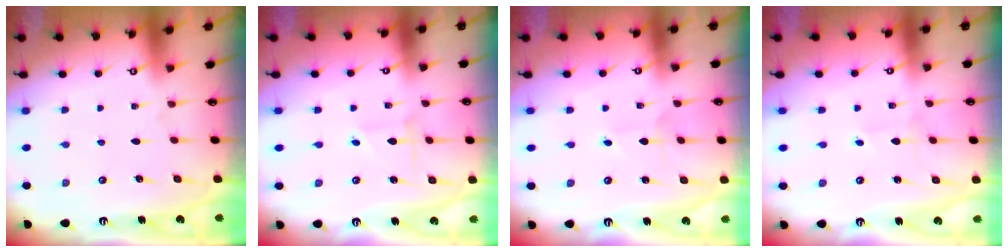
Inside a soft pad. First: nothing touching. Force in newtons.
{"total": 1.0, "press": 1.0, "slide": 0.1}
{"total": 1.2, "press": 1.2, "slide": 0.1}
{"total": 0.6, "press": 0.6, "slide": 0.0}